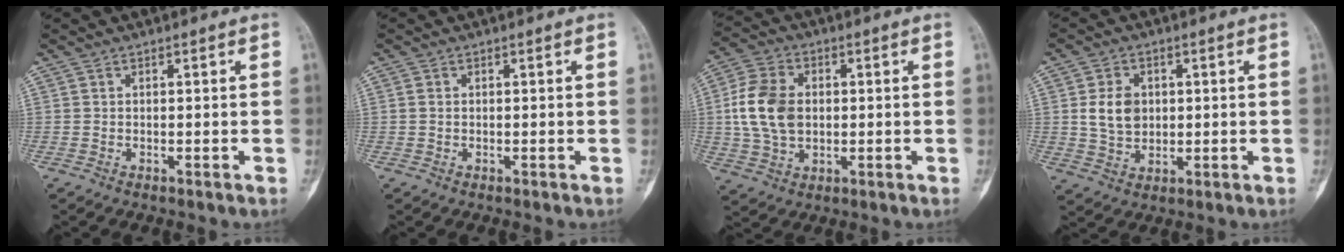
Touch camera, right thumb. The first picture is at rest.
{"total": 0.7, "force": [0.0, 0.6, 0.4], "torque": [-0.010, 0.001, 0.001]}
{"total": 11.8, "force": [0.6, 8.3, 8.4], "torque": [-0.156, 0.008, 0.012]}
{"total": 7.1, "force": [1.1, 5.4, 4.4], "torque": [-0.061, -0.006, 0.025]}